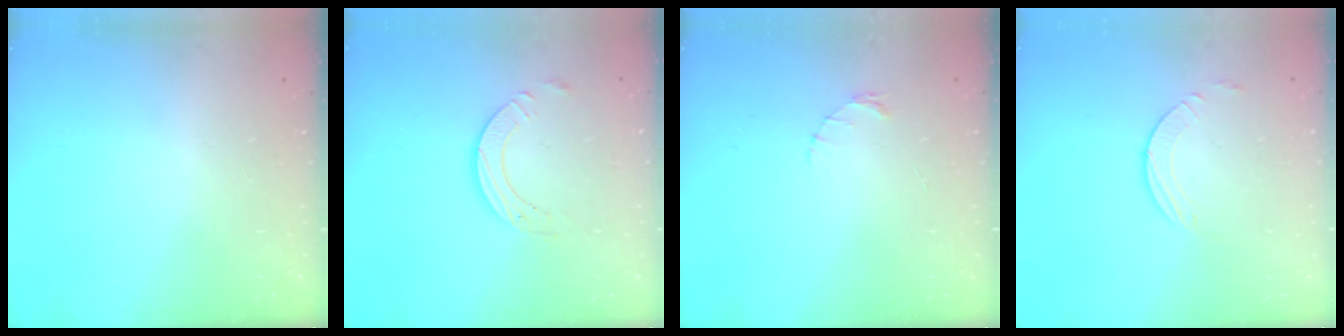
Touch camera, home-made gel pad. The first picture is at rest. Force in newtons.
{"total": 5.8, "press": 5.8, "slide": 0.6}
{"total": 1.6, "press": 1.5, "slide": 0.3}
{"total": 3.9, "press": 3.8, "slide": 0.5}